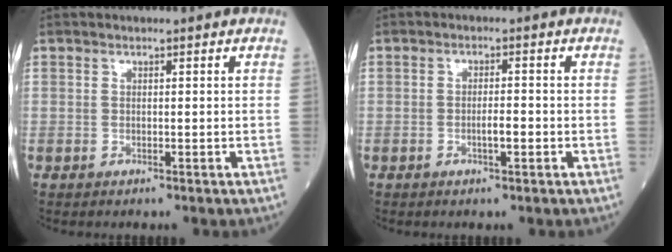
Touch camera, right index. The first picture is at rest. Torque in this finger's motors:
{"motor_torque": [0.78, -0.12, 0.29, 0.07]}